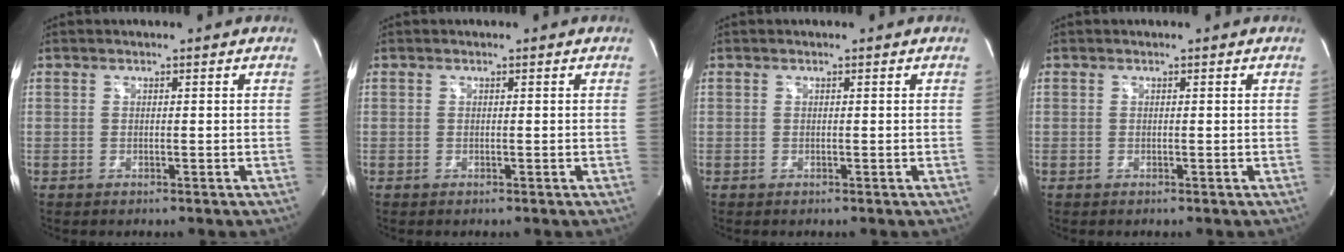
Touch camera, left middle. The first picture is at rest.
{"total": 0.0}
{"total": 0.0}
{"total": 0.0}